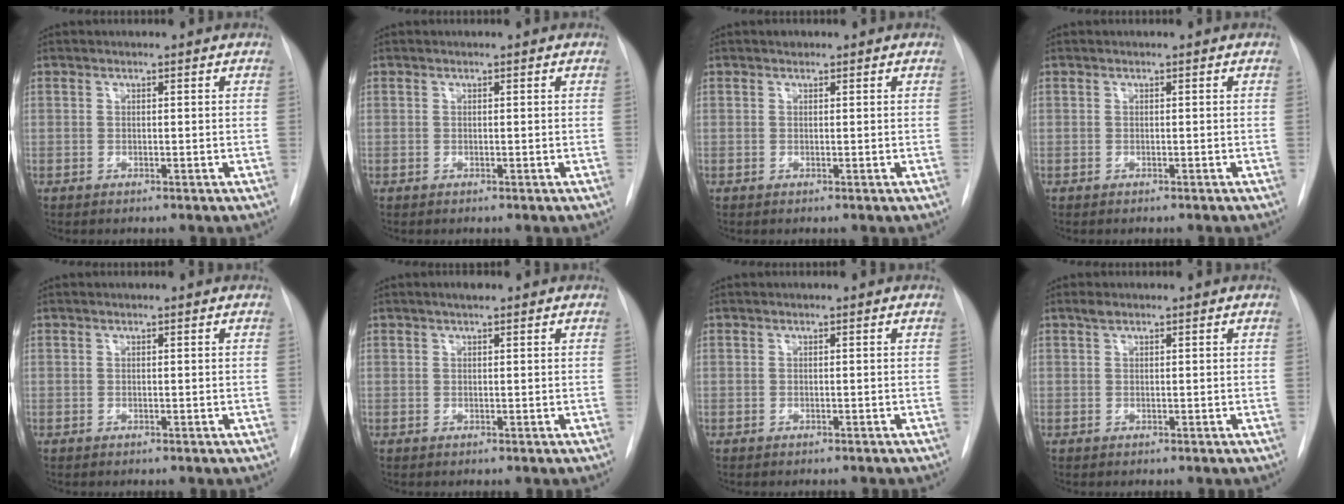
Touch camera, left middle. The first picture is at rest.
{"total": 0.0}
{"total": 0.7, "force": [0.5, 0.4, 0.1], "torque": [-0.004, 0.005, 0.006]}
{"total": 0.8, "force": [-0.7, 0.1, 0.3], "torque": [-0.002, -0.001, -0.011]}
{"total": 0.0}
{"total": 1.4, "force": [1.0, 0.4, 0.9], "torque": [-0.018, 0.006, 0.015]}
{"total": 1.1, "force": [-1.0, 0.1, 0.4], "torque": [-0.006, -0.001, -0.014]}
{"total": 0.9, "force": [0.7, 0.4, 0.5], "torque": [-0.010, 0.009, 0.012]}